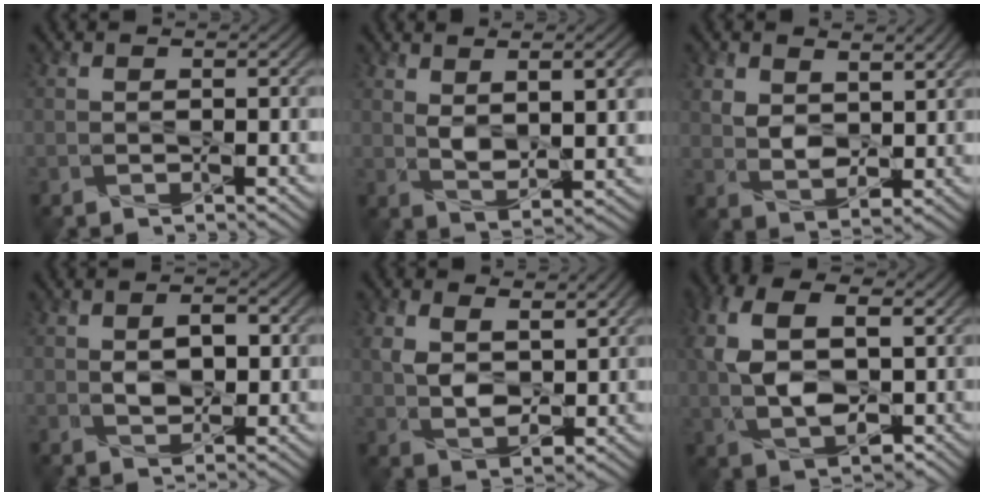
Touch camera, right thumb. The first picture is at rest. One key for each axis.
{"total": 6.9, "fx": 2.3, "fy": 2.8, "fz": 5.9, "tx": -0.113, "ty": -0.005, "tz": 0.044}
{"total": 5.4, "fx": 2.6, "fy": 3.3, "fz": 3.3, "tx": -0.080, "ty": -0.009, "tz": 0.051}
{"total": 3.8, "fx": 0.4, "fy": 2.3, "fz": 3.0, "tx": -0.056, "ty": -0.002, "tz": 0.009}
{"total": 6.1, "fx": 2.1, "fy": 3.6, "fz": 4.4, "tx": -0.097, "ty": -0.007, "tz": 0.041}
{"total": 9.9, "fx": 1.0, "fy": 5.9, "fz": 7.9, "tx": -0.181, "ty": 0.004, "tz": 0.015}